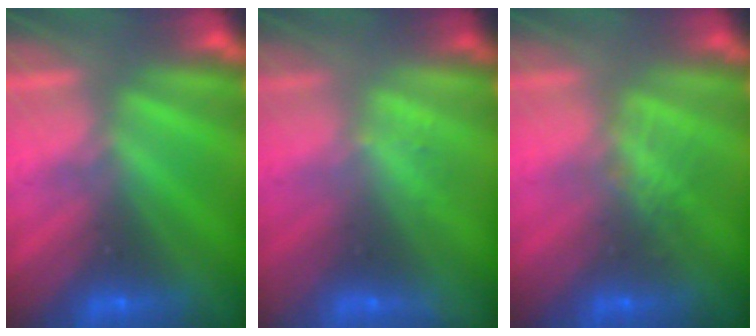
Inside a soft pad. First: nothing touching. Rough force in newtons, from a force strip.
{"total": 1.3}
{"total": 2.7}